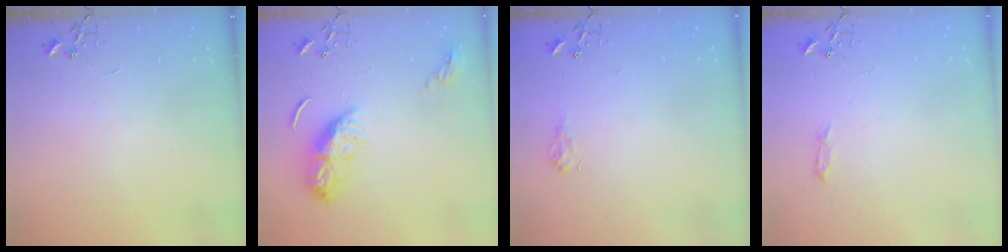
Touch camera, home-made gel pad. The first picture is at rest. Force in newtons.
{"total": 9.4, "press": 9.4, "slide": 0.6}
{"total": 6.8, "press": 6.8, "slide": 0.8}
{"total": 4.0, "press": 4.0, "slide": 0.6}